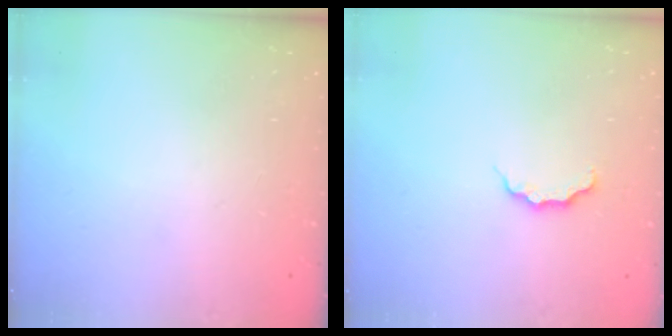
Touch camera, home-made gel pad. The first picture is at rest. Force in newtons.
{"total": 3.9, "press": 3.9, "slide": 0.5}